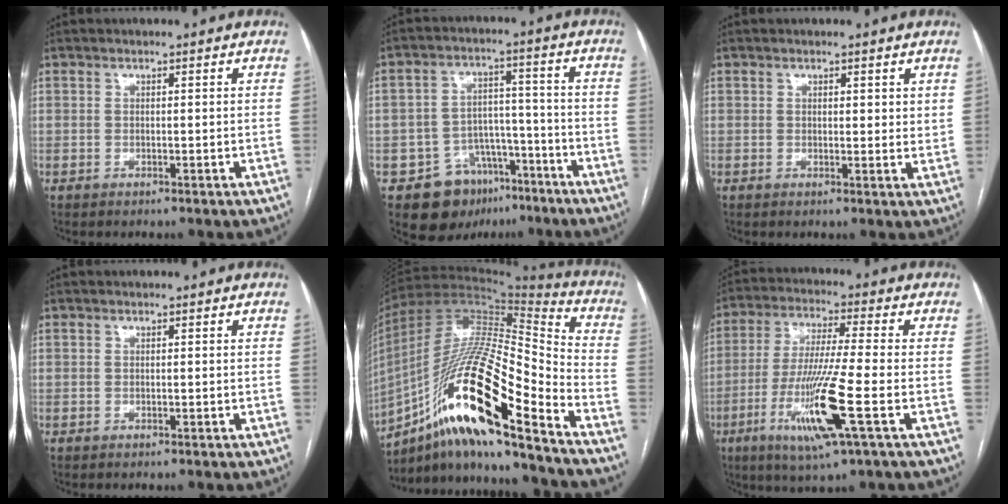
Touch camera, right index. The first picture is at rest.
{"total": 11.5, "force": [-7.0, 8.2, 4.2], "torque": [-0.057, 0.038, -0.099]}
{"total": 2.0, "force": [1.2, 0.9, 1.3], "torque": [-0.012, -0.007, 0.015]}
{"total": 0.0}
{"total": 24.0, "force": [-13.2, 3.3, 19.8], "torque": [-0.374, -0.010, -0.235]}
{"total": 13.9, "force": [-4.7, -0.3, 13.0], "torque": [-0.264, -0.024, -0.091]}